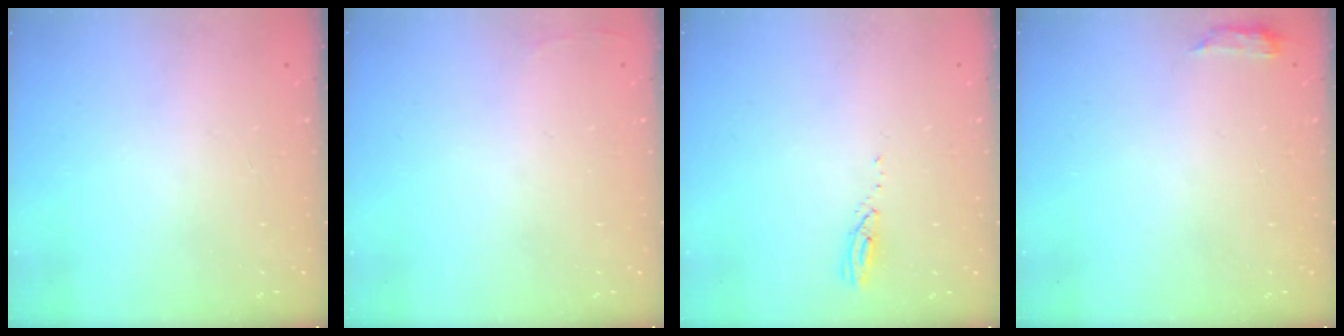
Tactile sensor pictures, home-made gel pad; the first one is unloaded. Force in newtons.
{"total": 2.5, "press": 2.4, "slide": 0.9}
{"total": 3.2, "press": 3.2, "slide": 0.2}
{"total": 5.1, "press": 5.0, "slide": 0.9}